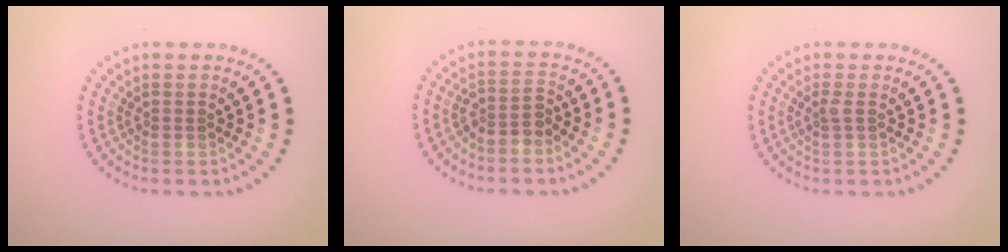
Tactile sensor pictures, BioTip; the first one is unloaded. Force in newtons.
{"total": 2.2, "press": 1.7, "slide": 1.3}
{"total": 0.8, "press": 0.5, "slide": 0.5}